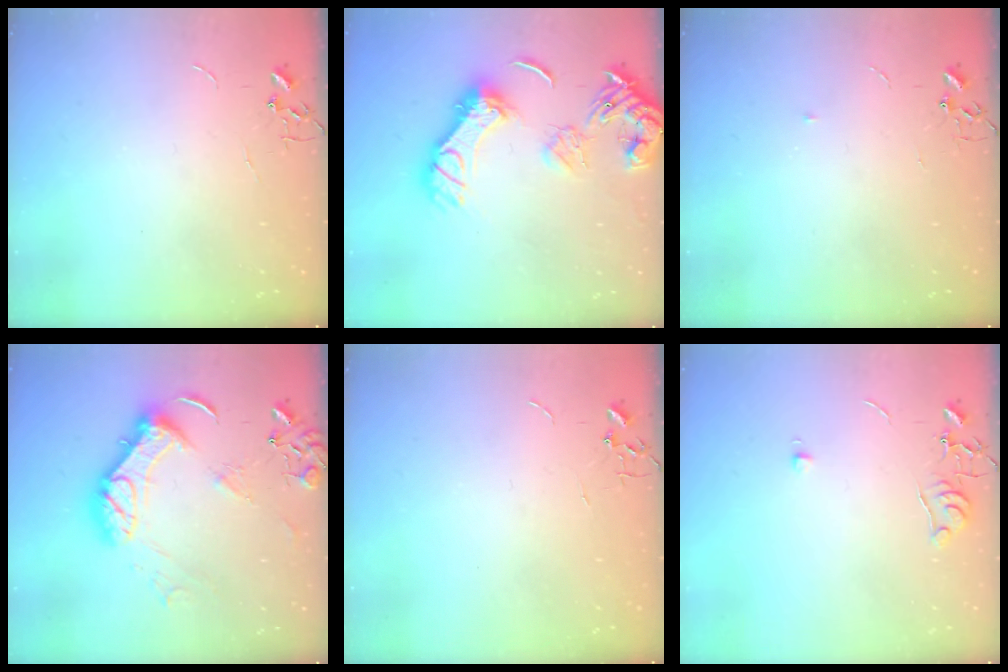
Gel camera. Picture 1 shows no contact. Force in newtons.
{"total": 17.1, "press": 17.0, "slide": 2.4}
{"total": 3.0, "press": 3.0, "slide": 0.7}
{"total": 16.9, "press": 16.7, "slide": 2.1}
{"total": 0.0}
{"total": 6.5, "press": 6.5, "slide": 0.7}